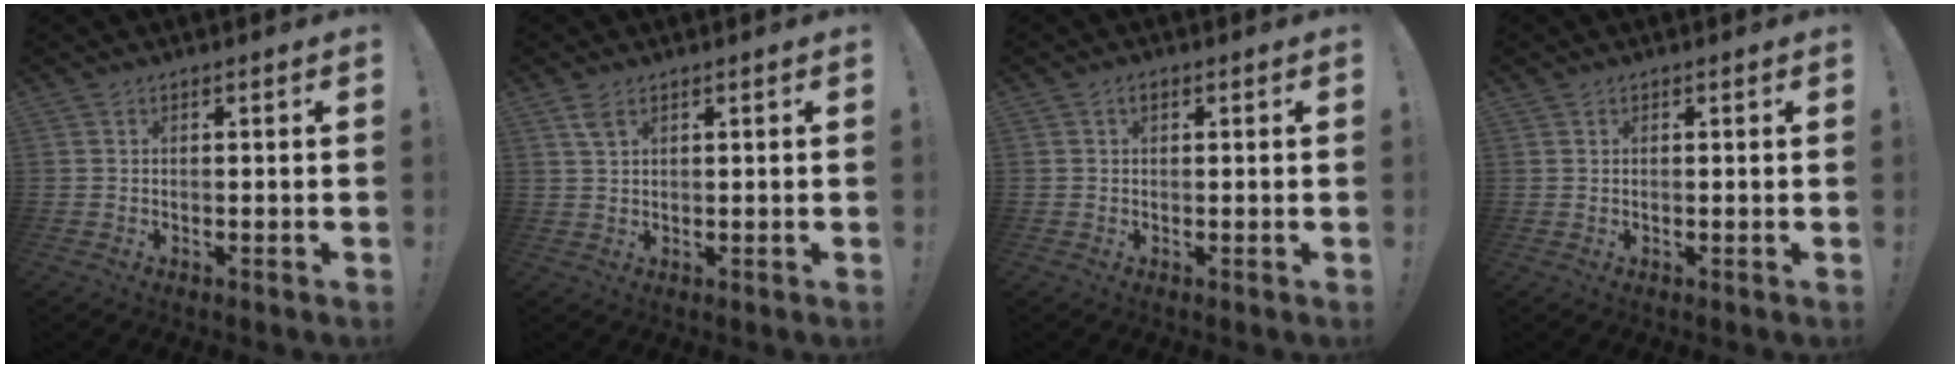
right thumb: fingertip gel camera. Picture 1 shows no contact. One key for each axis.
{"total": 3.3, "fx": 1.8, "fy": 1.6, "fz": 2.3, "tx": -0.033, "ty": -0.006, "tz": 0.030}
{"total": 1.5, "fx": 0.7, "fy": 0.8, "fz": 1.0, "tx": -0.018, "ty": 0.002, "tz": 0.012}
{"total": 1.3, "fx": 0.6, "fy": 1.1, "fz": -0.1, "tx": 0.006, "ty": -0.003, "tz": 0.012}